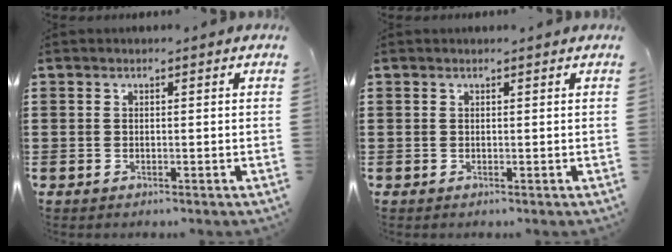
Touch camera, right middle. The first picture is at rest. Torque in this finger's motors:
{"motor_torque": [0.99, -1.15, -0.01, 0.01]}